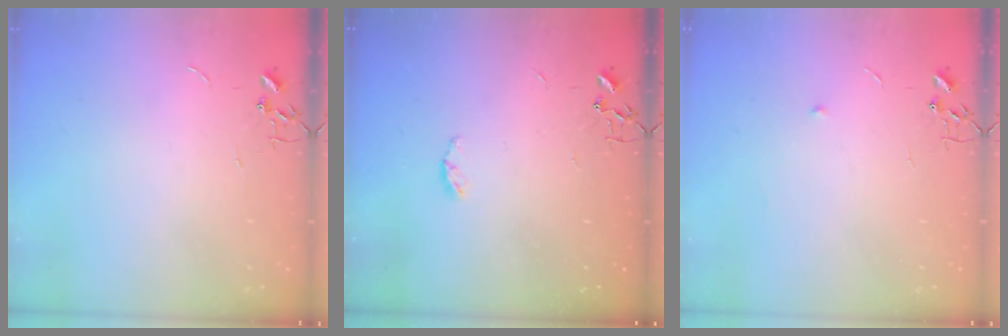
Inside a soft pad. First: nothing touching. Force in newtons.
{"total": 3.9, "press": 3.8, "slide": 0.6}
{"total": 4.3, "press": 4.1, "slide": 1.2}